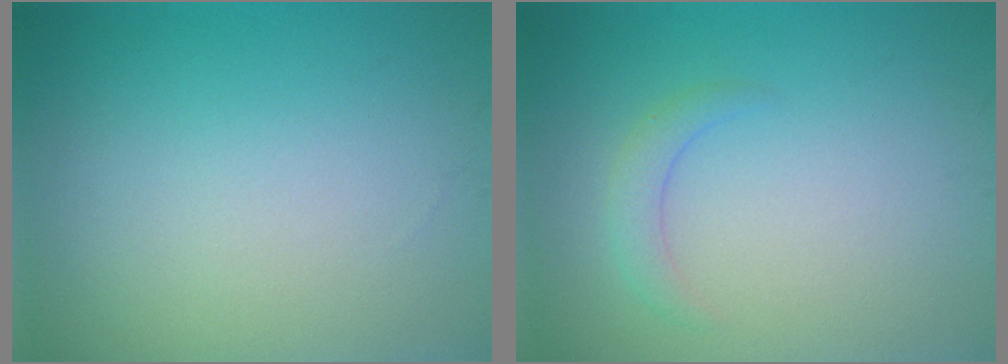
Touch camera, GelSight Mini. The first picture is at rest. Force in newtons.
{"total": 1.5, "press": 1.5, "slide": 0.1}